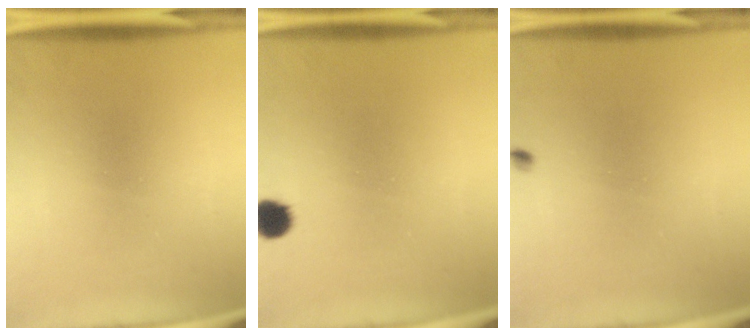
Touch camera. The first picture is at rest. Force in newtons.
{"total": 3.9}
{"total": 0.6}